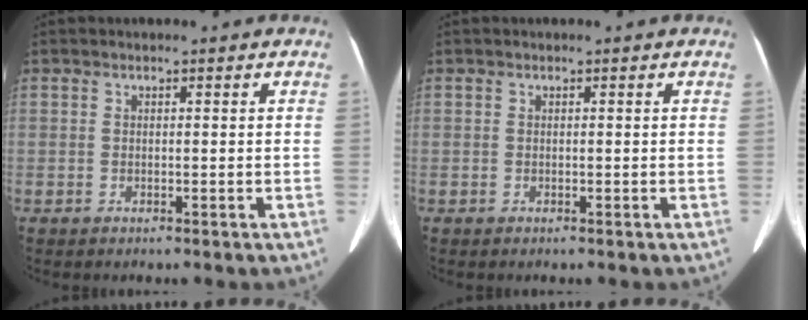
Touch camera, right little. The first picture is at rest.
{"total": 0.0}